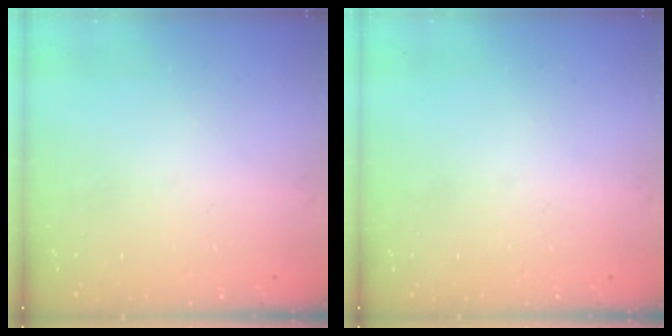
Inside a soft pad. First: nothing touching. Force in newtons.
{"total": 0.0}